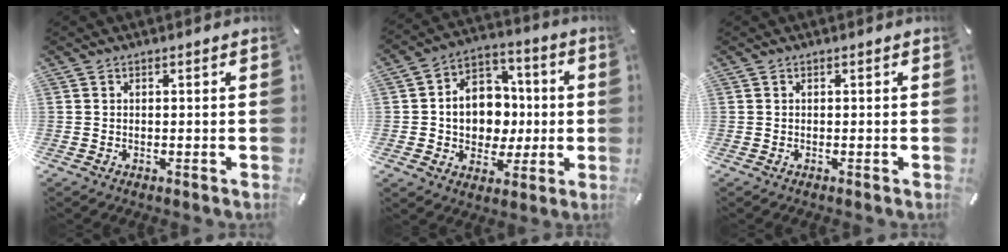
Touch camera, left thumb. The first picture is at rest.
{"total": 12.1, "force": [-0.8, 10.7, 5.6], "torque": [-0.092, 0.012, -0.003]}
{"total": 0.0}